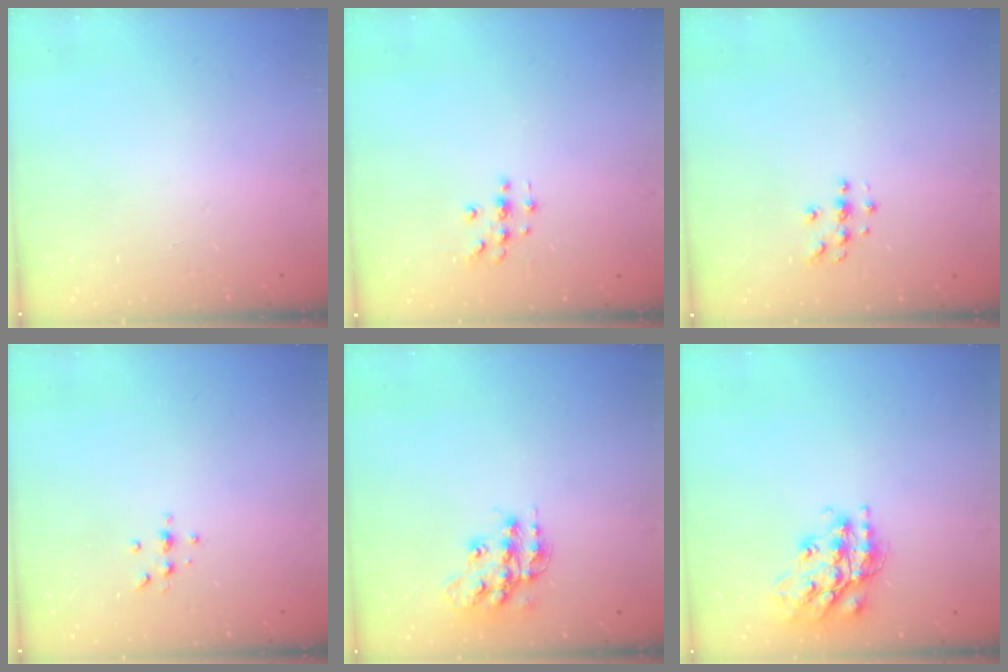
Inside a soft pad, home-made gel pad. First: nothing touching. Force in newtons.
{"total": 3.6, "press": 3.5, "slide": 0.4}
{"total": 3.8, "press": 3.8, "slide": 0.4}
{"total": 4.3, "press": 4.3, "slide": 0.6}
{"total": 14.9, "press": 14.9, "slide": 0.9}
{"total": 17.4, "press": 17.4, "slide": 1.4}